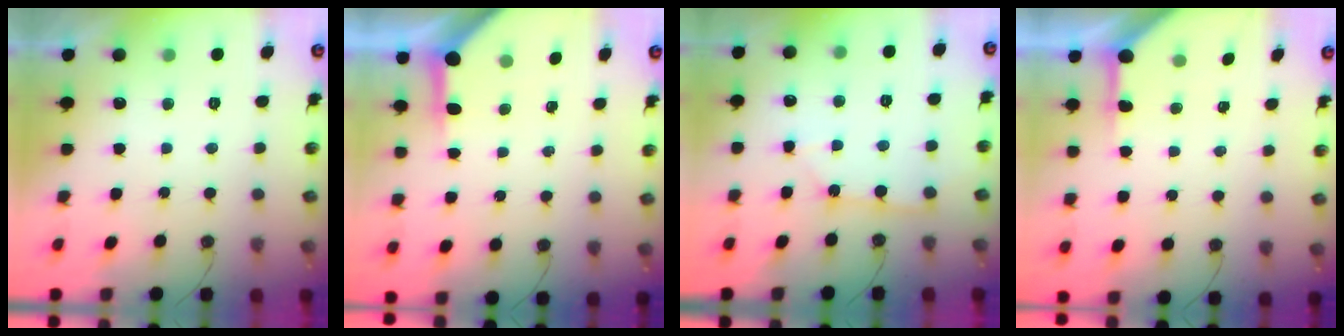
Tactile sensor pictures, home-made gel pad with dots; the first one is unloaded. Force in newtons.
{"total": 5.1, "press": 5.1, "slide": 0.4}
{"total": 3.5, "press": 3.5, "slide": 0.3}
{"total": 4.9, "press": 4.9, "slide": 0.3}